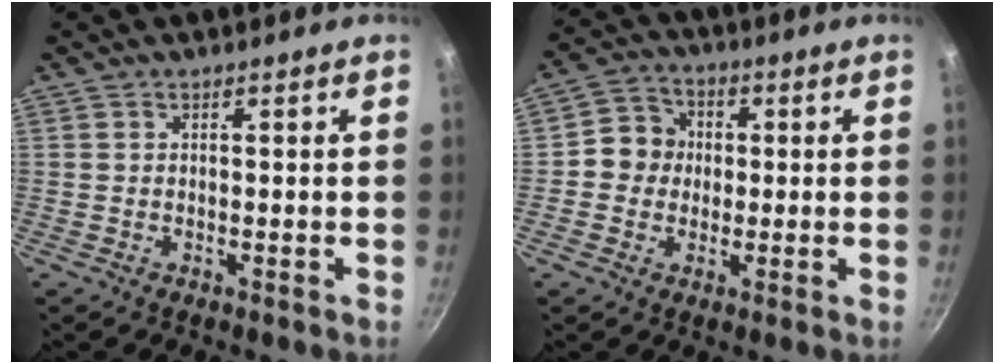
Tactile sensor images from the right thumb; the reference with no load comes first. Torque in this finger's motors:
{"motor_torque": [-0.35, 0.56, 0.39, -0.31, 0.00]}